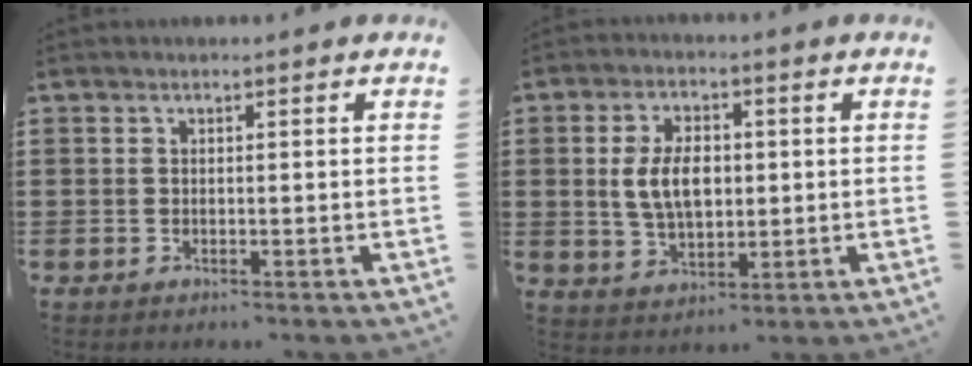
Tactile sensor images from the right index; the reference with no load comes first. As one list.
[{"total": 7.3, "force": [0.5, 4.4, 5.8], "torque": [-0.130, 0.005, 0.000]}]